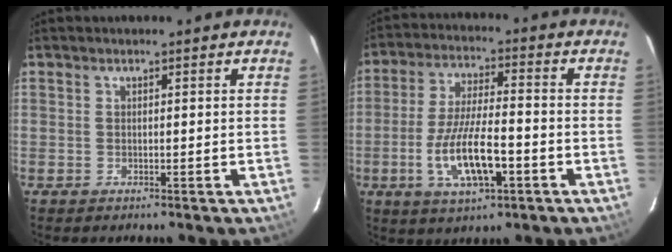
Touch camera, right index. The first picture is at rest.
{"total": 12.0, "force": [-4.3, 3.4, 10.7], "torque": [-0.214, -0.012, -0.072]}